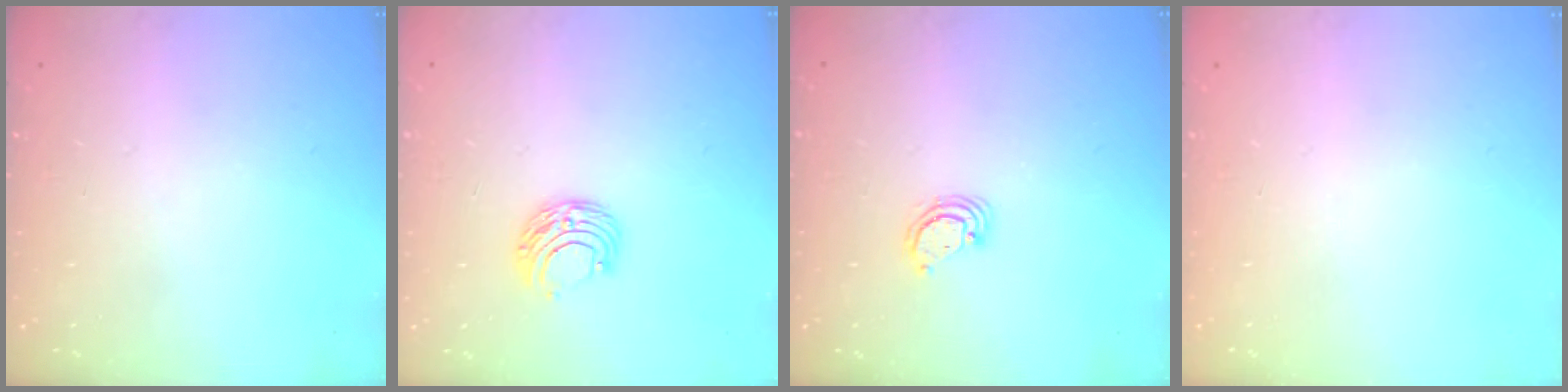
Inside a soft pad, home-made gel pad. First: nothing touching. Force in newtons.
{"total": 7.6, "press": 7.5, "slide": 0.6}
{"total": 2.9, "press": 2.9, "slide": 0.3}
{"total": 0.0}